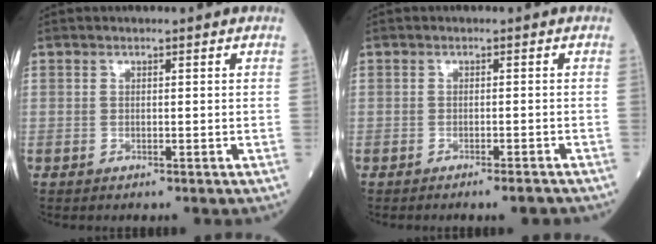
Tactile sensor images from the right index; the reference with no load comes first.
{"total": 2.4, "force": [-2.1, -0.1, 1.2], "torque": [-0.017, -0.003, -0.026]}